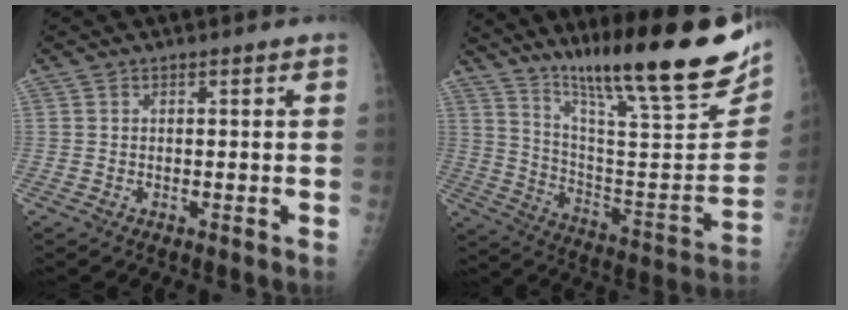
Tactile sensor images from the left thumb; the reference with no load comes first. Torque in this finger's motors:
{"motor_torque": [0.85, 0.03, 1.43, -1.33, 0.32]}